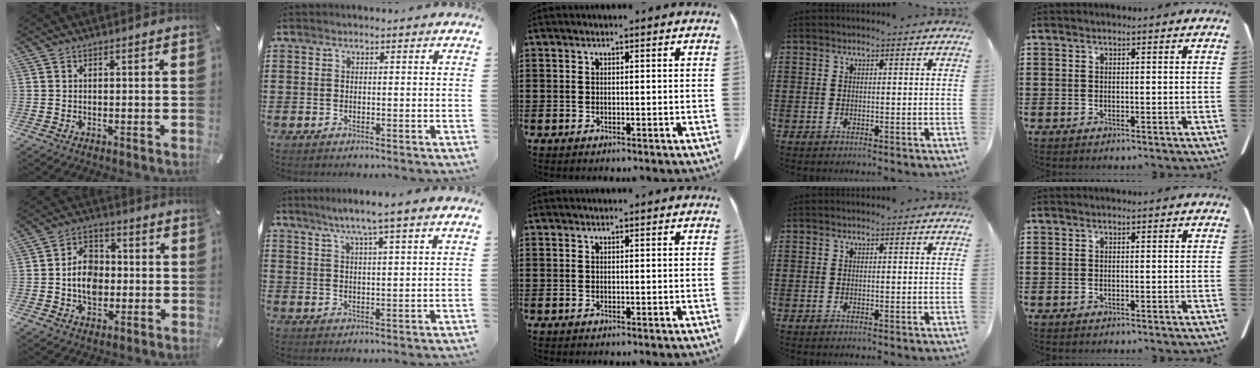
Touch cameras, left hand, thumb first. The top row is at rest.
{"thumb": {"total": 8.9, "force": [-1.1, 7.2, 5.1], "torque": [-0.095, 0.015, -0.018]}, "index": {"total": 5.4, "force": [4.3, -0.7, 3.3], "torque": [-0.076, -0.012, 0.072]}}